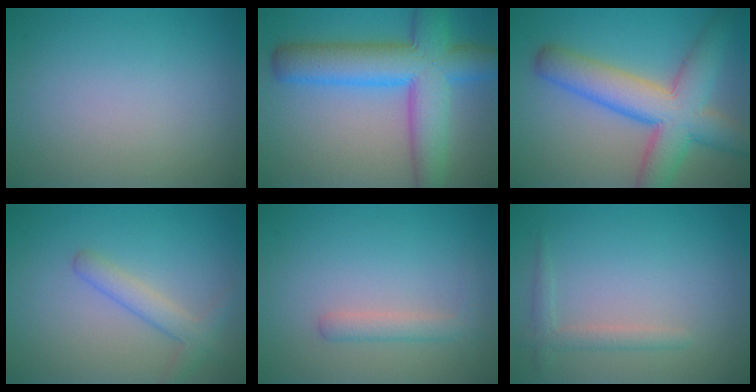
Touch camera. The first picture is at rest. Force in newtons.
{"total": 9.6, "press": 9.6, "slide": 0.3}
{"total": 8.6, "press": 8.6, "slide": 0.3}
{"total": 2.5, "press": 2.5, "slide": 0.2}
{"total": 1.8, "press": 1.8, "slide": 0.1}
{"total": 1.7, "press": 1.6, "slide": 0.1}